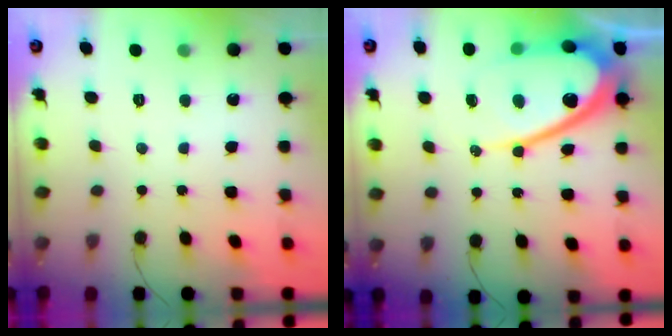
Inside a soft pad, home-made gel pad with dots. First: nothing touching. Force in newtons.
{"total": 18.8, "press": 18.7, "slide": 1.7}